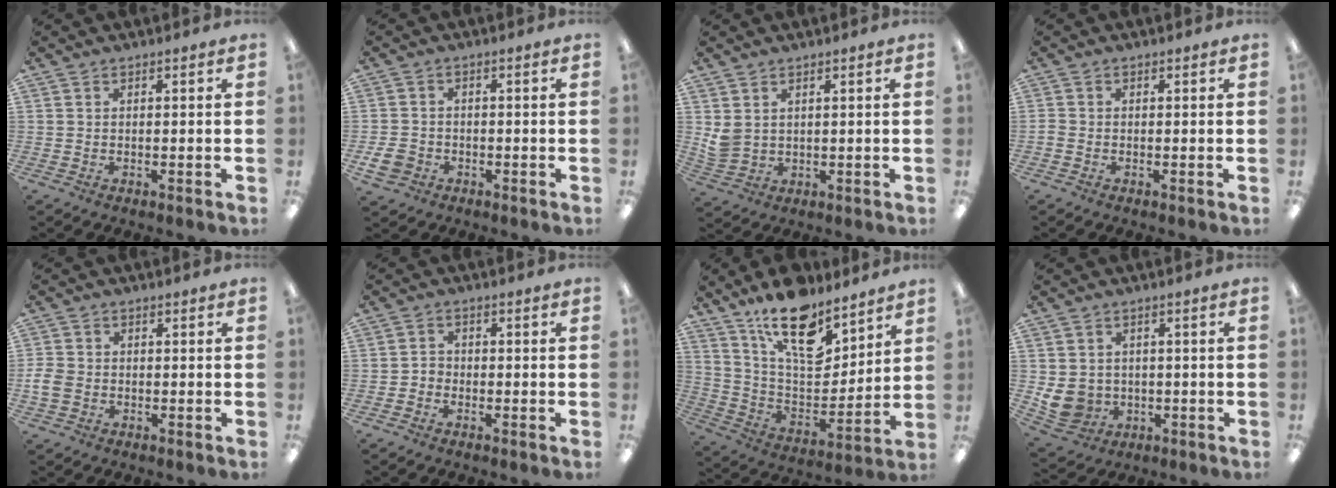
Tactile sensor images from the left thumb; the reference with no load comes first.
{"total": 4.1, "force": [-2.0, 3.1, 1.7], "torque": [-0.039, 0.004, -0.037]}
{"total": 3.9, "force": [2.1, 2.7, 1.8], "torque": [-0.032, -0.010, 0.042]}
{"total": 0.7, "force": [-0.4, 0.5, 0.2], "torque": [-0.002, 0.002, -0.008]}
{"total": 4.9, "force": [-1.5, 4.0, 2.3], "torque": [-0.051, 0.011, -0.027]}
{"total": 2.1, "force": [-1.5, 1.2, 0.7], "torque": [-0.012, 0.008, -0.030]}
{"total": 18.5, "force": [12.8, 8.3, 10.5], "torque": [-0.172, -0.081, 0.224]}
{"total": 6.8, "force": [-0.6, 6.3, 2.4], "torque": [-0.063, -0.001, -0.007]}